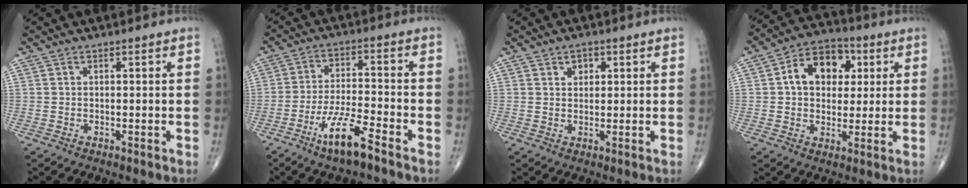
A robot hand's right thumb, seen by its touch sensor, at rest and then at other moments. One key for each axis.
{"total": 9.1, "fx": -5.8, "fy": 1.4, "fz": 6.9, "tx": -0.136, "ty": 0.025, "tz": -0.108}
{"total": 2.6, "fx": 1.2, "fy": 1.8, "fz": 1.3, "tx": -0.004, "ty": -0.004, "tz": 0.017}
{"total": 11.7, "fx": 2.7, "fy": 8.4, "fz": 7.7, "tx": -0.086, "ty": 0.010, "tz": 0.036}